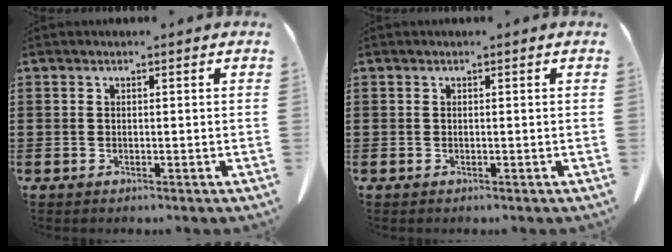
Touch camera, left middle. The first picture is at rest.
{"total": 0.0}